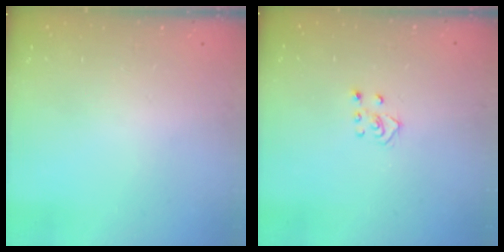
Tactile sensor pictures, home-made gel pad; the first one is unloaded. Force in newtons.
{"total": 3.1, "press": 3.1, "slide": 0.4}